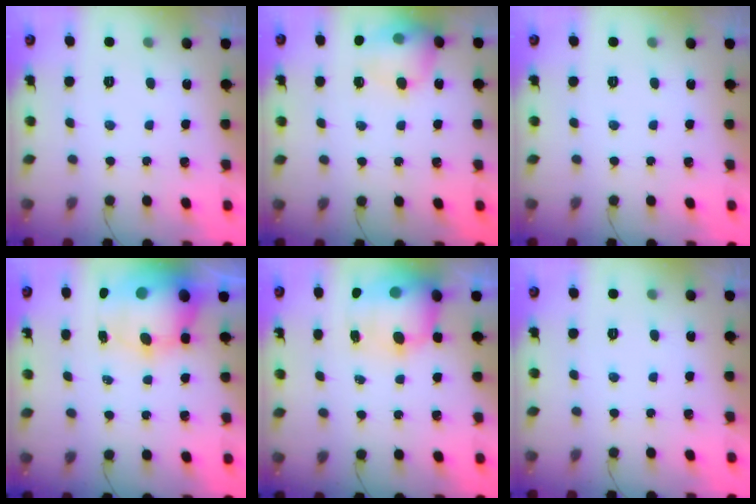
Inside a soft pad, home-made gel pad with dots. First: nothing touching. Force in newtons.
{"total": 13.7, "press": 13.5, "slide": 2.2}
{"total": 0.0}
{"total": 11.1, "press": 10.8, "slide": 2.6}
{"total": 12.0, "press": 11.6, "slide": 2.9}
{"total": 0.0}